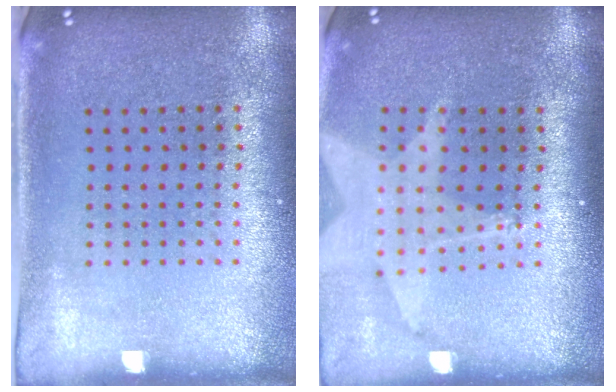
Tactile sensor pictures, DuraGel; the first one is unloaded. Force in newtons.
{"total": 1.9, "press": 1.5, "slide": 1.2}